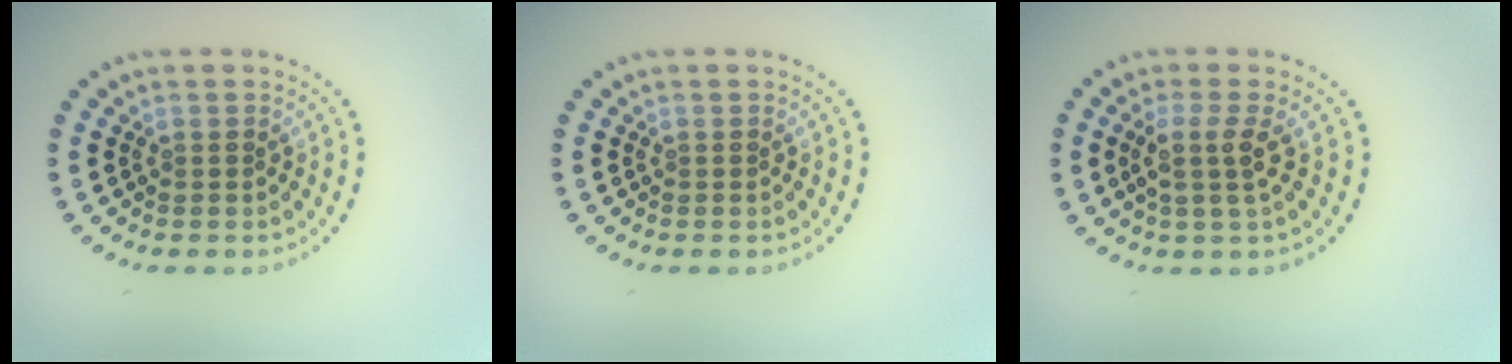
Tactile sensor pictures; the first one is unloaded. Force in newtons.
{"total": 0.0}
{"total": 2.2, "press": 1.9, "slide": 1.2}